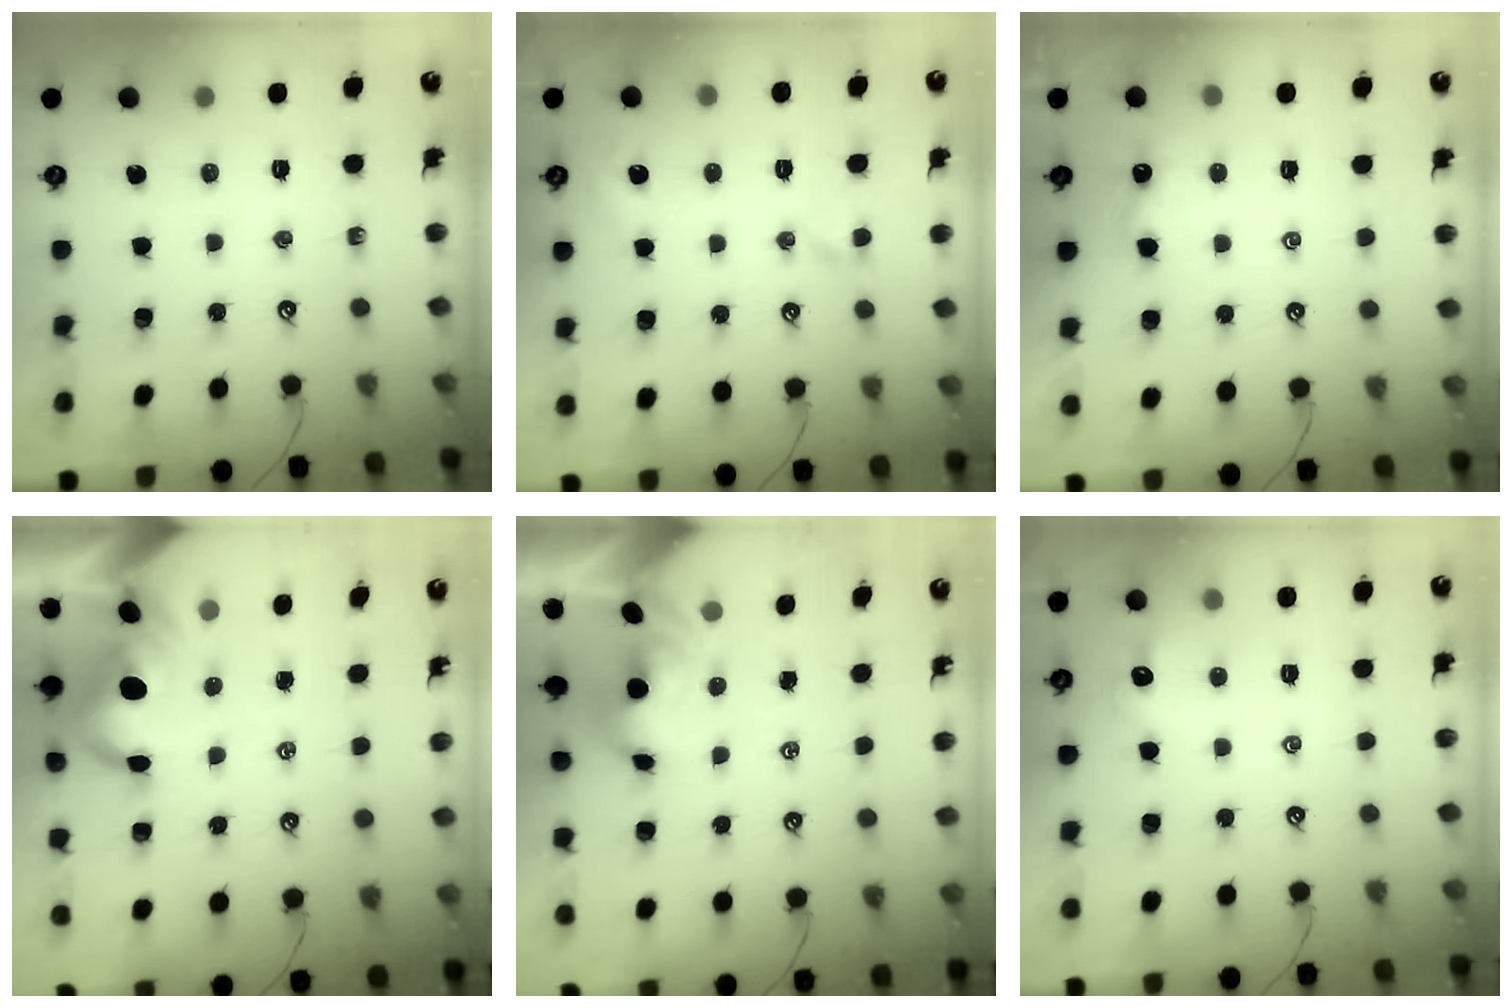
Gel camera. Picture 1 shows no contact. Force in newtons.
{"total": 2.9, "press": 2.8, "slide": 0.7}
{"total": 0.0}
{"total": 9.3, "press": 9.2, "slide": 1.7}
{"total": 2.1, "press": 2.0, "slide": 0.7}
{"total": 0.5, "press": 0.1, "slide": 0.5}